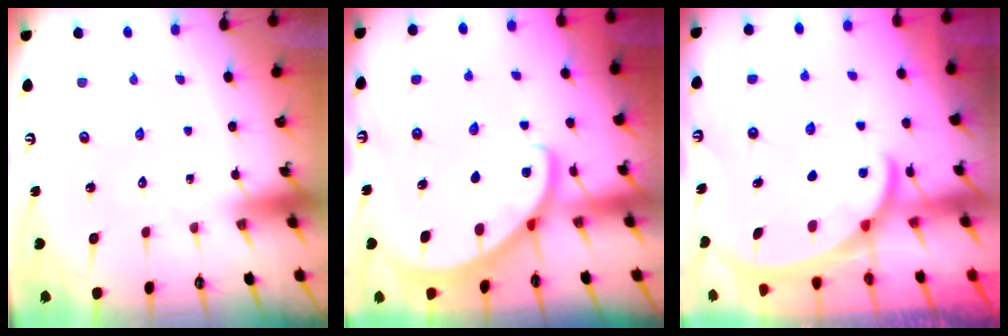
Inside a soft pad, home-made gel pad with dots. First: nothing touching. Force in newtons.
{"total": 2.9, "press": 2.8, "slide": 0.4}
{"total": 2.2, "press": 2.1, "slide": 0.3}